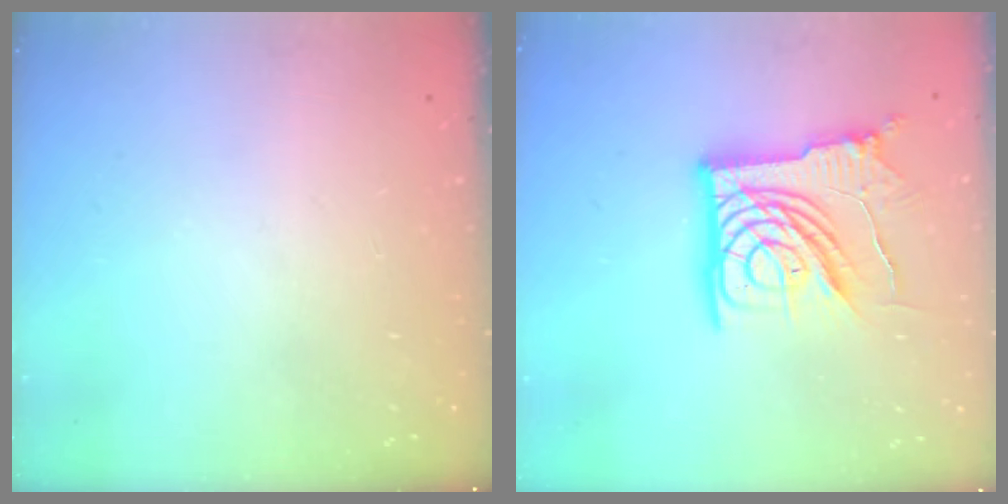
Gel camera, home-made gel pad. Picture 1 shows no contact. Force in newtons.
{"total": 19.2, "press": 19.1, "slide": 2.1}